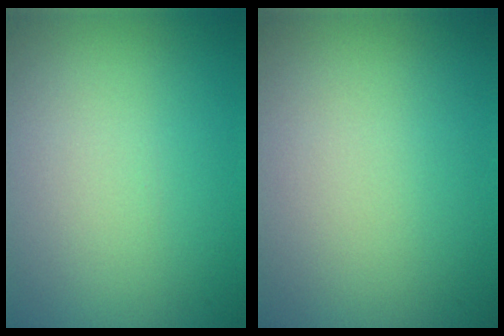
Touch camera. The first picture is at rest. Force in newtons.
{"total": 0.0}